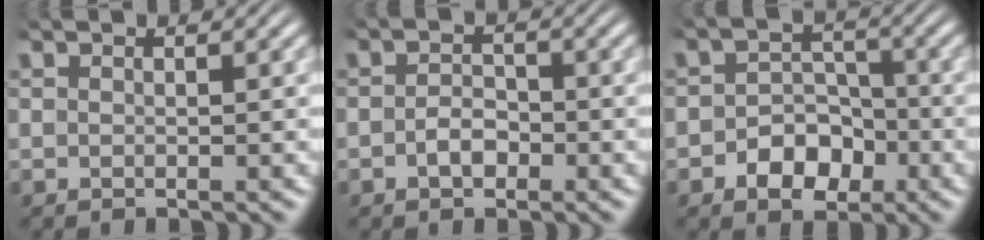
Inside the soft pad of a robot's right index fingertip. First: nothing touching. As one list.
[{"total": 2.1, "force": [-1.4, 1.2, 1.1], "torque": [-0.019, -0.007, -0.022]}, {"total": 4.5, "force": [-2.3, 3.2, 2.2], "torque": [-0.024, -0.005, -0.039]}]